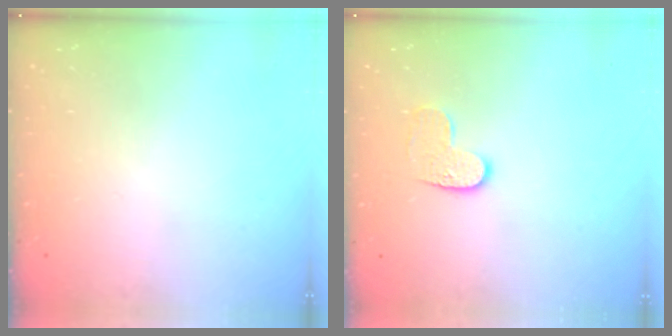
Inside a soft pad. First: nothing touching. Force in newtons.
{"total": 6.8, "press": 6.8, "slide": 0.1}